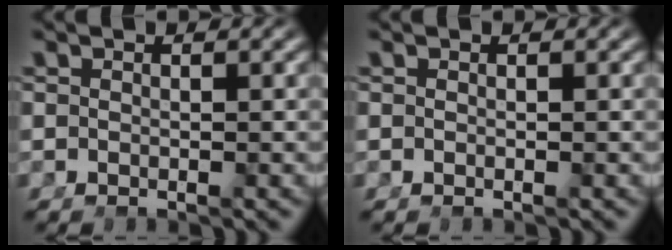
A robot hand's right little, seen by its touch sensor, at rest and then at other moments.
{"total": 0.0}